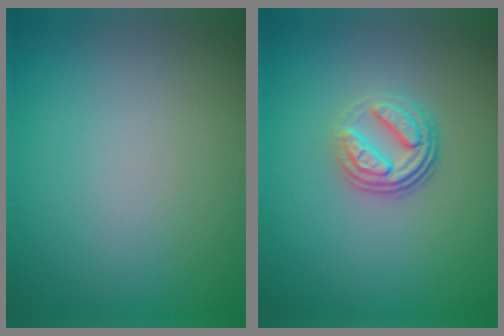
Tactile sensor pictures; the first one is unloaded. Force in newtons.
{"total": 3.7, "press": 2.7, "slide": 2.6}